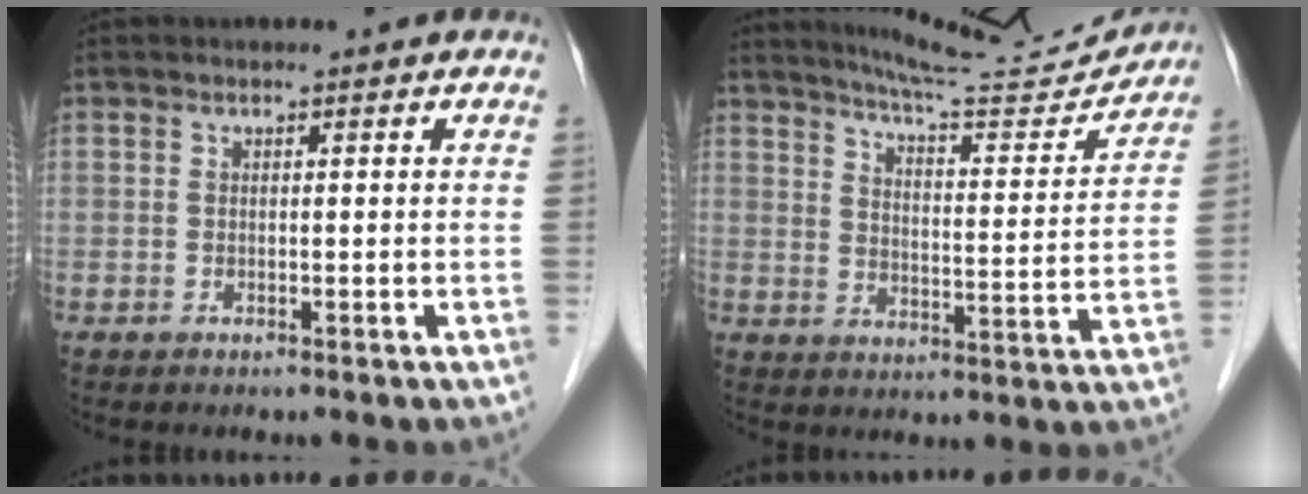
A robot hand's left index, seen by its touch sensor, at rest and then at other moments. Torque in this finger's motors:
{"motor_torque": [0.49, -0.81, 0.00, 0.00]}